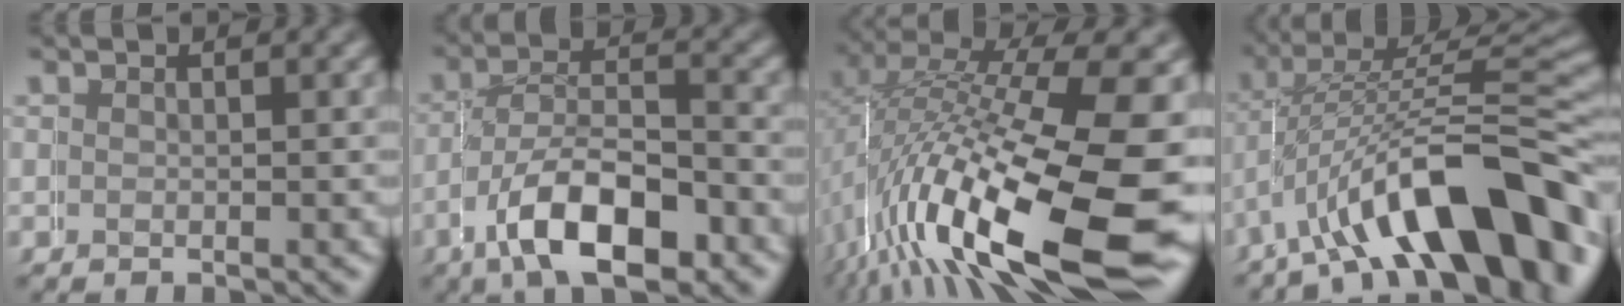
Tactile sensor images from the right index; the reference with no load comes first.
{"total": 7.6, "force": [-3.5, 3.9, 5.4], "torque": [-0.088, -0.030, -0.050]}
{"total": 15.5, "force": [-3.9, 6.6, 13.5], "torque": [-0.225, -0.024, -0.038]}
{"total": 11.9, "force": [-4.7, 5.1, 9.7], "torque": [-0.161, -0.017, -0.055]}